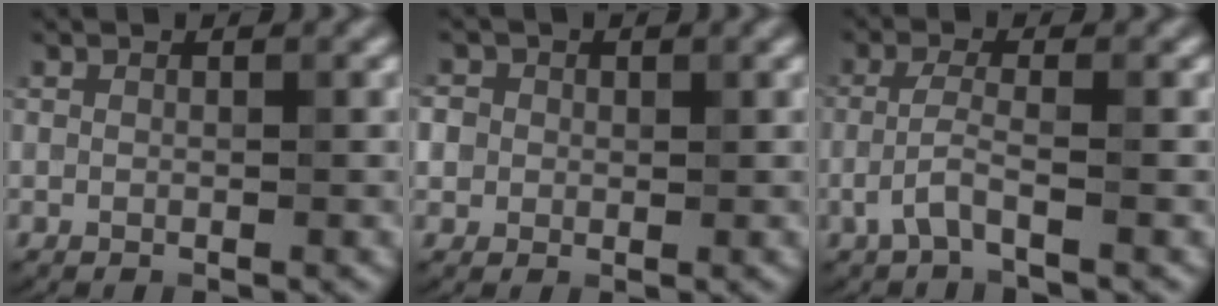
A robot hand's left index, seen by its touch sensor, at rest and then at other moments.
{"total": 3.1, "force": [0.7, 2.9, 1.1], "torque": [-0.013, 0.013, -0.006]}
{"total": 2.5, "force": [-0.9, 0.5, 2.3], "torque": [-0.051, 0.003, -0.025]}